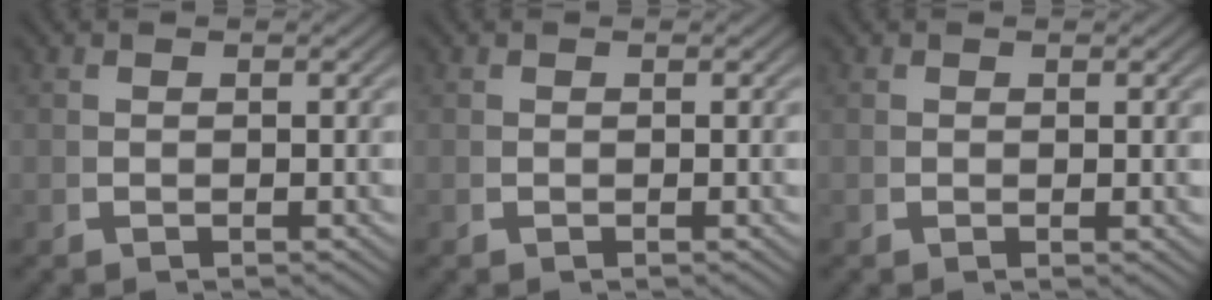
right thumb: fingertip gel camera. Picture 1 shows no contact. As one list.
[{"total": 0.0}, {"total": 0.5, "force": [0.2, 0.1, 0.5], "torque": [-0.008, -0.001, 0.004]}]